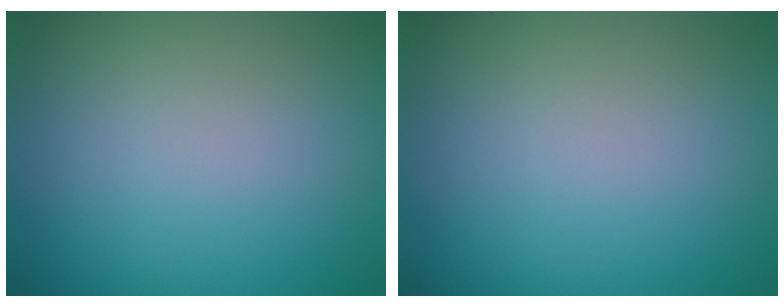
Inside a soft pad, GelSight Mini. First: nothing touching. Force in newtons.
{"total": 0.0}